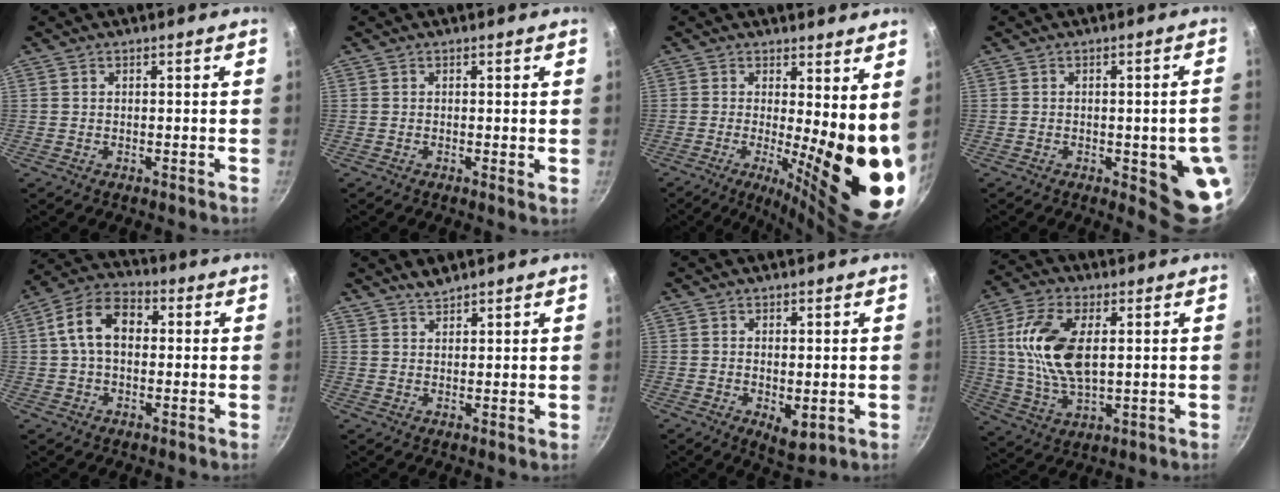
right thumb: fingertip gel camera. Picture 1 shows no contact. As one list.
[{"total": 0.7, "force": [0.2, 0.1, 0.6], "torque": [-0.010, -0.005, 0.001]}, {"total": 16.2, "force": [0.8, 5.1, 15.4], "torque": [-0.178, -0.046, 0.020]}, {"total": 11.2, "force": [-2.2, 3.6, 10.4], "torque": [-0.086, 0.004, -0.023]}, {"total": 10.5, "force": [1.3, 7.1, 7.7], "torque": [-0.117, 0.028, 0.005]}, {"total": 2.9, "force": [2.8, 0.6, 0.6], "torque": [-0.004, -0.008, 0.050]}, {"total": 4.1, "force": [-0.2, 2.2, 3.5], "torque": [-0.048, -0.012, 0.004]}, {"total": 14.2, "force": [2.4, 7.3, 11.9], "torque": [-0.228, -0.001, 0.046]}]